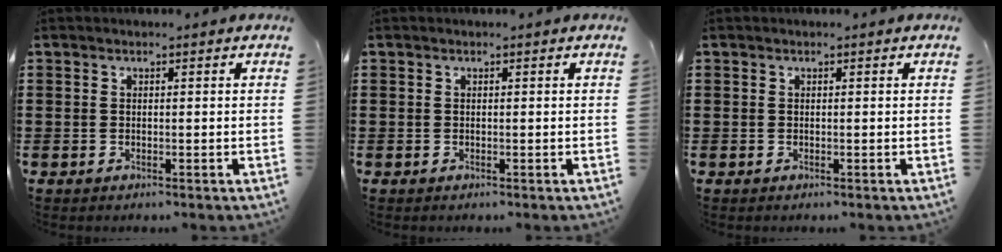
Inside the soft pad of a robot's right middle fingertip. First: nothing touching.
{"total": 0.0}
{"total": 0.0}